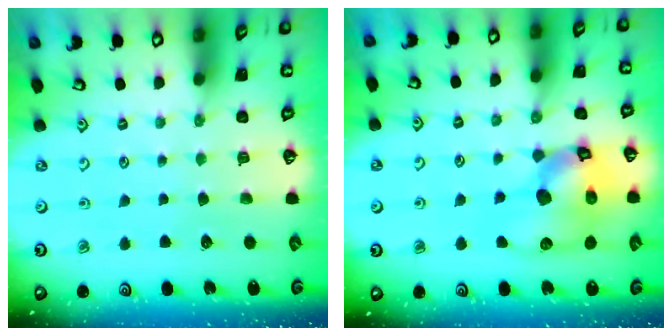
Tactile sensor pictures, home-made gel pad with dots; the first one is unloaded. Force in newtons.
{"total": 19.0, "press": 18.8, "slide": 2.7}